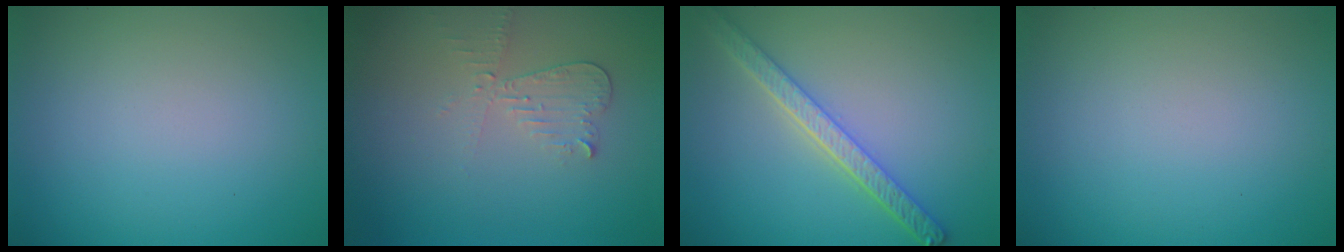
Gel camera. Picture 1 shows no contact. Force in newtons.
{"total": 2.2, "press": 2.2, "slide": 0.2}
{"total": 4.2, "press": 3.4, "slide": 2.4}
{"total": 0.0}